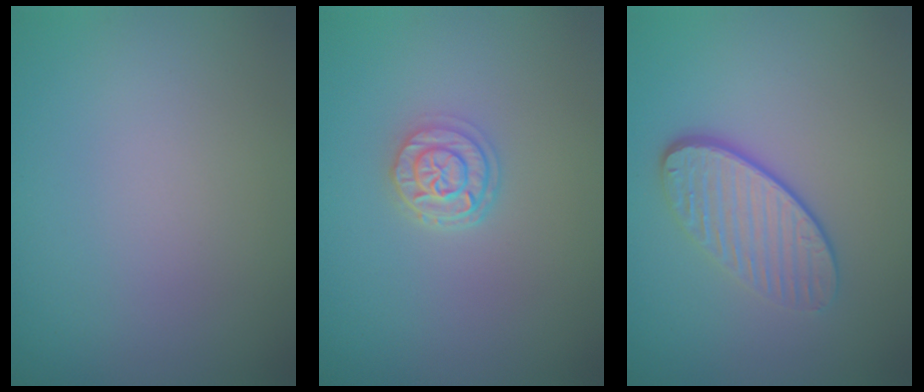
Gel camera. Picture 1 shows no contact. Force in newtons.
{"total": 2.6, "press": 2.2, "slide": 1.5}
{"total": 4.1, "press": 3.0, "slide": 2.7}